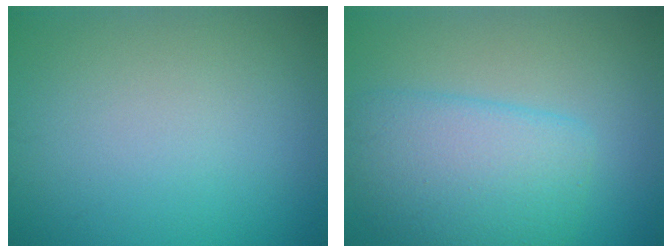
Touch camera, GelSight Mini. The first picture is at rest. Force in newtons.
{"total": 5.6, "press": 5.6, "slide": 0.1}